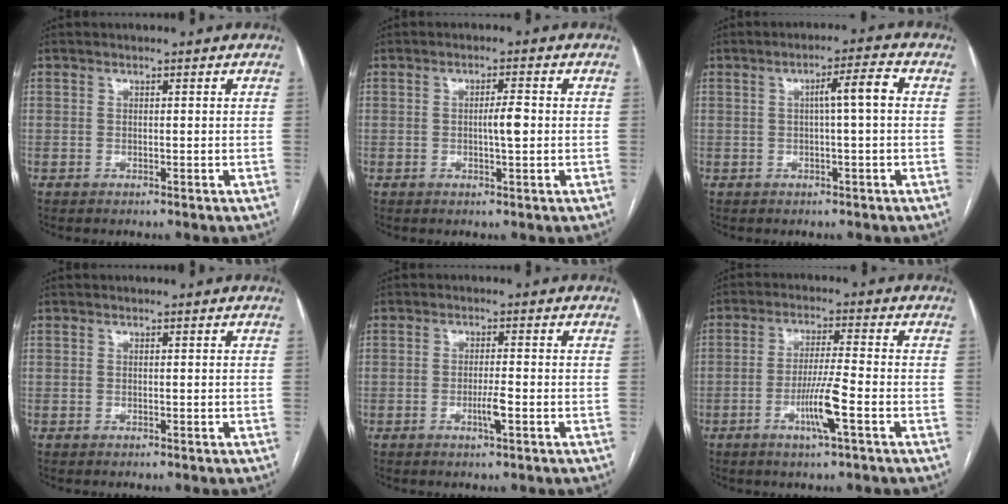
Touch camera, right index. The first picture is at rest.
{"total": 2.9, "force": [-0.2, 0.3, 2.9], "torque": [-0.050, 0.001, -0.004]}
{"total": 4.7, "force": [0.4, 0.0, 4.7], "torque": [-0.073, 0.011, 0.006]}
{"total": 0.0}
{"total": 2.7, "force": [-1.0, 0.1, 2.5], "torque": [-0.047, -0.004, -0.017]}
{"total": 6.8, "force": [-2.6, -0.3, 6.2], "torque": [-0.120, -0.009, -0.050]}